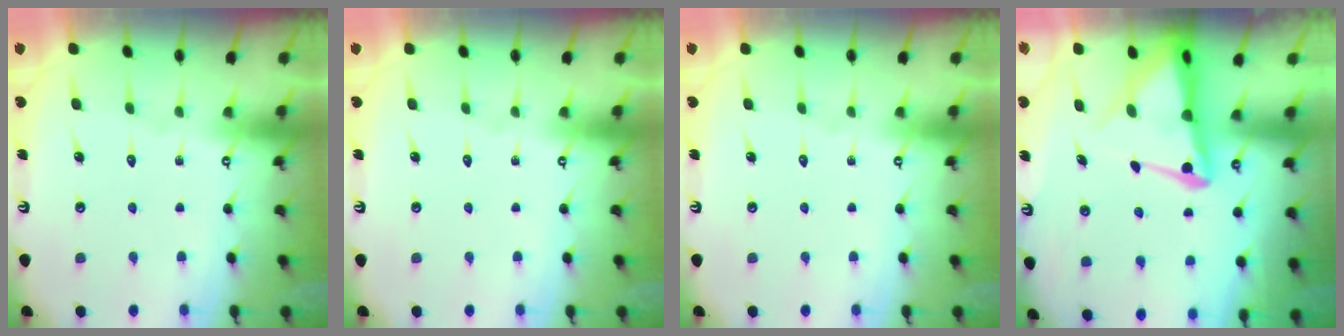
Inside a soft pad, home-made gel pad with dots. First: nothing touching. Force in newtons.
{"total": 0.0}
{"total": 0.0}
{"total": 6.6, "press": 6.6, "slide": 0.7}